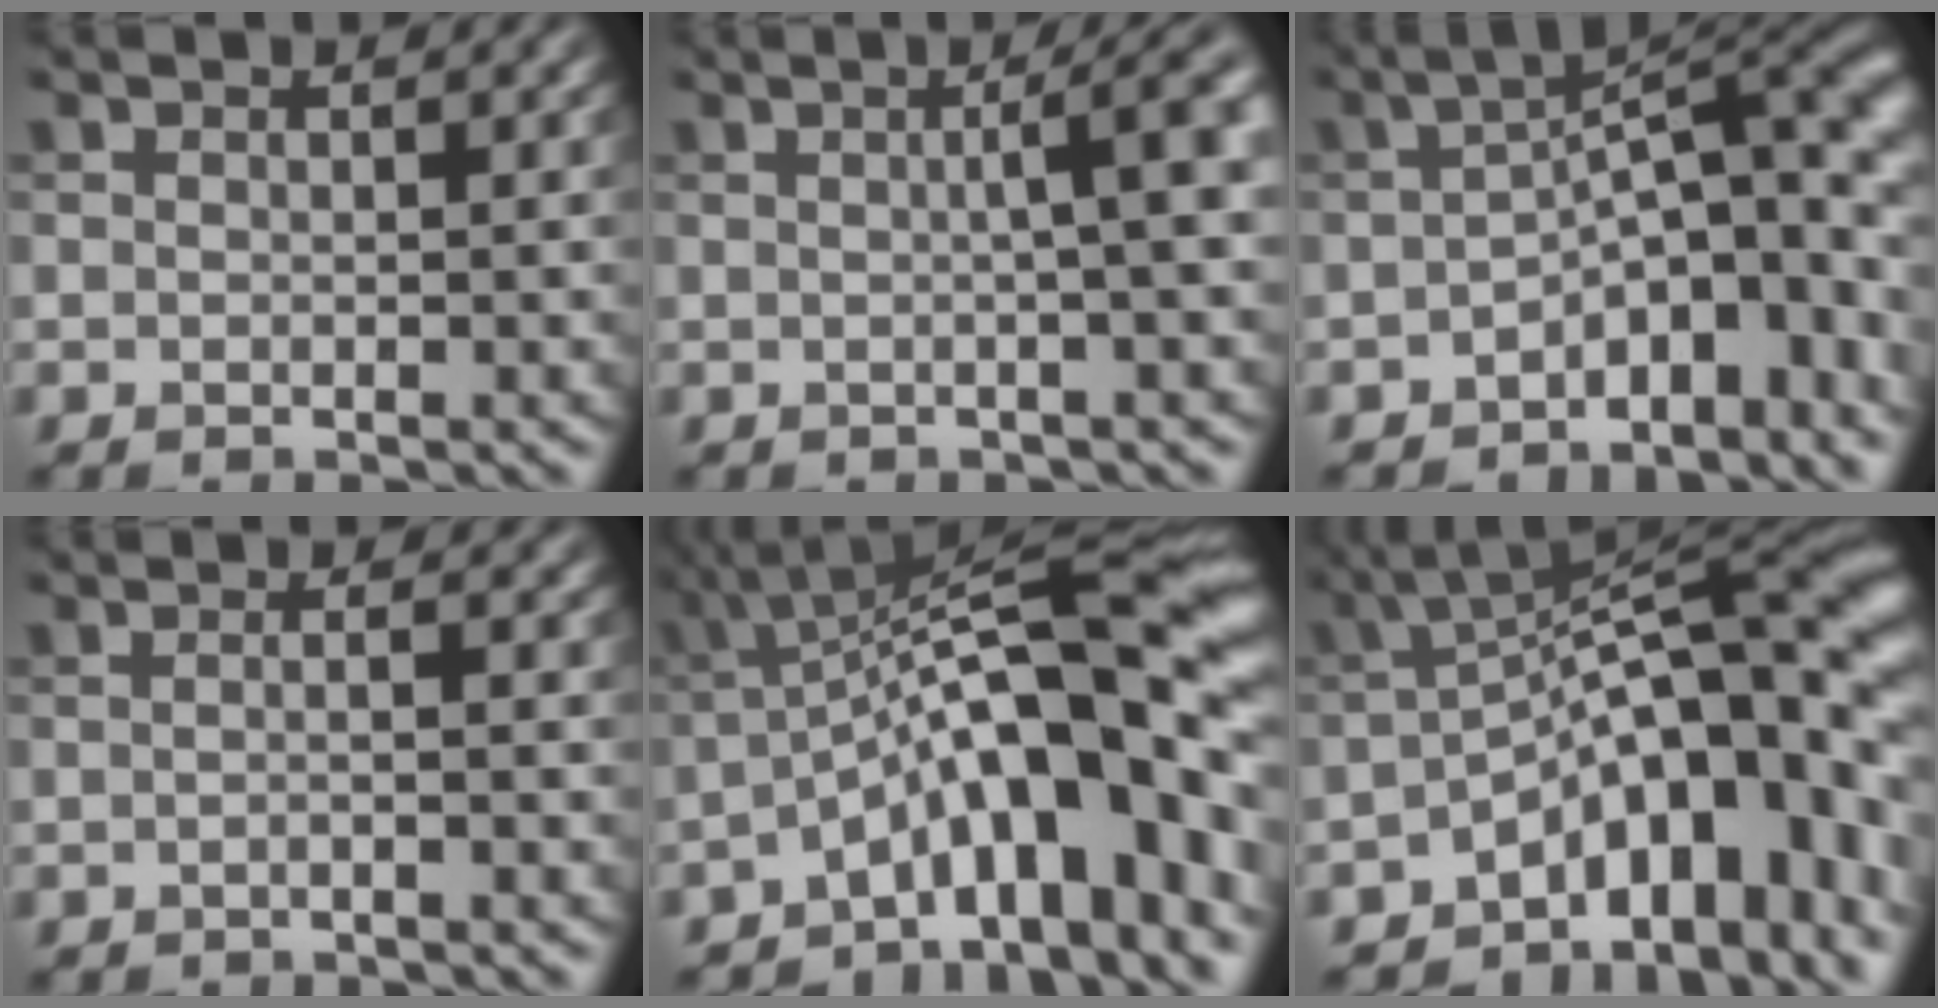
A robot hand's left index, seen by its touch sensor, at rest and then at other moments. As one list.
[{"total": 5.8, "force": [0.7, 1.4, 5.5], "torque": [-0.055, 0.017, 0.009]}, {"total": 10.4, "force": [-3.1, 4.2, 9.0], "torque": [-0.108, 0.017, -0.058]}, {"total": 1.6, "force": [-0.3, 0.5, 1.5], "torque": [-0.015, -0.003, -0.016]}, {"total": 14.1, "force": [-2.9, 4.0, 13.2], "torque": [-0.171, 0.027, -0.052]}, {"total": 13.9, "force": [-4.8, 5.8, 11.7], "torque": [-0.136, 0.009, -0.074]}]